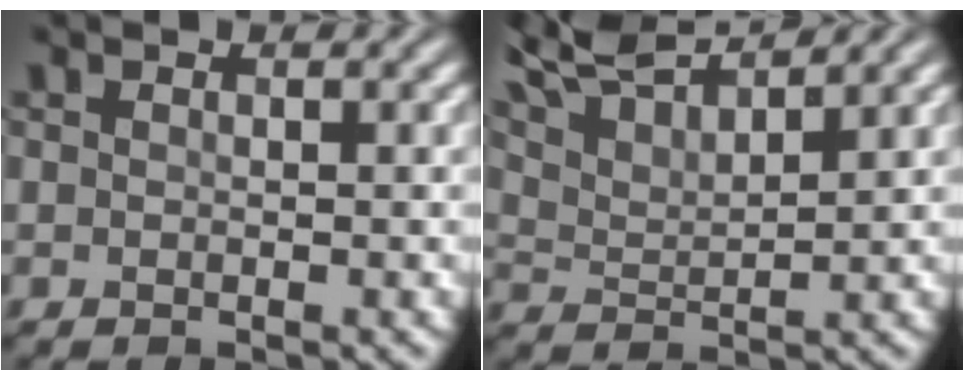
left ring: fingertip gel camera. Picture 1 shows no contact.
{"total": 7.9, "force": [6.8, 1.6, 3.7], "torque": [-0.083, 0.023, 0.107]}